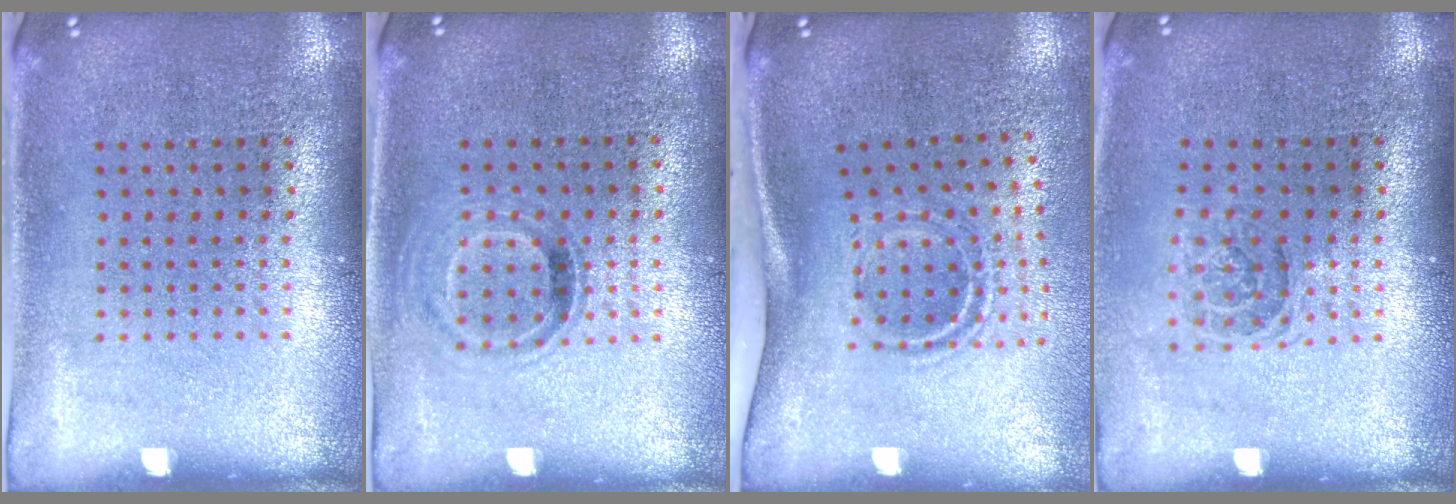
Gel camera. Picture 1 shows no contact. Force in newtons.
{"total": 0.9, "press": 0.8, "slide": 0.4}
{"total": 2.0, "press": 1.2, "slide": 1.6}
{"total": 1.1, "press": 1.0, "slide": 0.5}